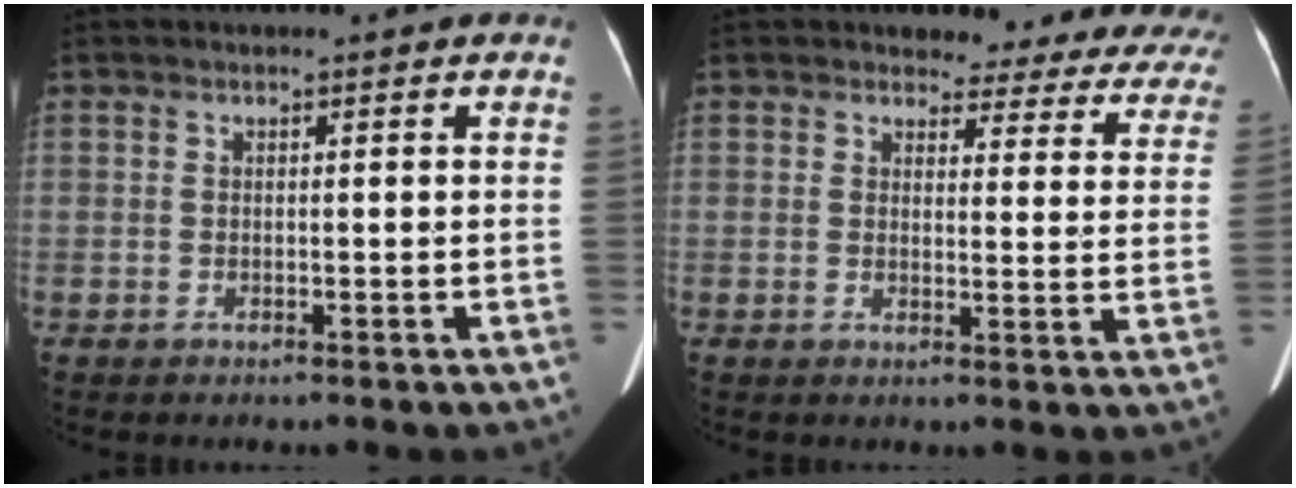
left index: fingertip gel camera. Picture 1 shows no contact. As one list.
[{"total": 15.3, "force": [14.0, 5.0, 3.6], "torque": [-0.001, -0.057, 0.119]}]